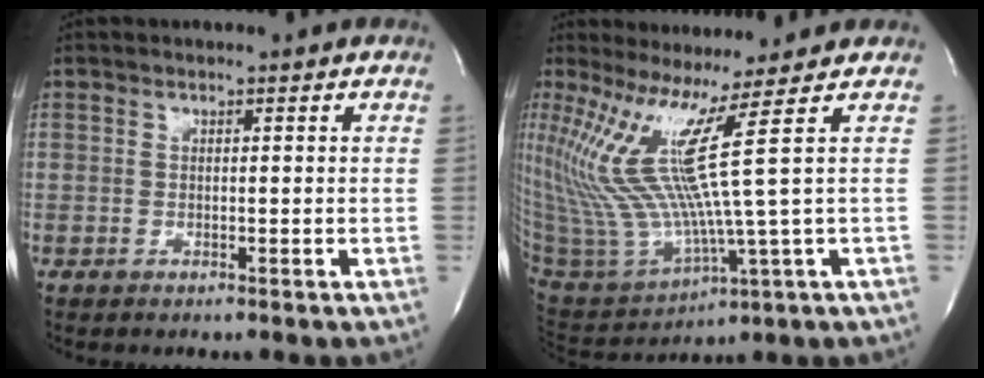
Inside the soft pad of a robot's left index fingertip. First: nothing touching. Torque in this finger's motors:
{"motor_torque": [1.69, -0.45, 0.36, 0.21]}